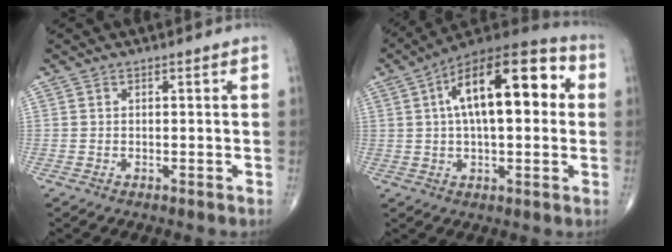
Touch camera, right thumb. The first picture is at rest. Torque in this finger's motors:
{"motor_torque": [0.78, 4.23, 1.46, -0.07, 0.13]}